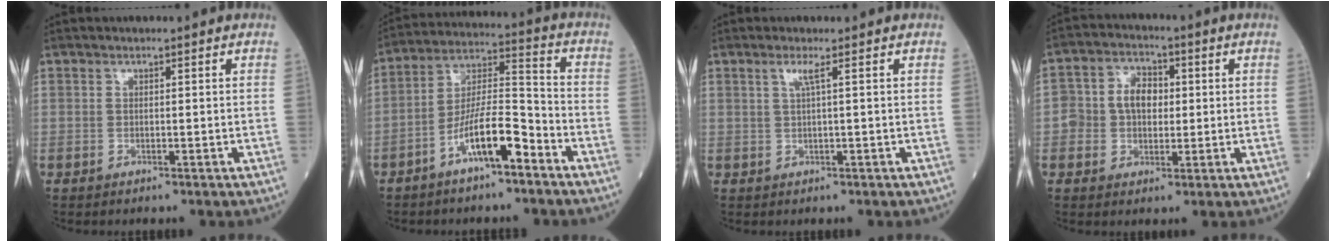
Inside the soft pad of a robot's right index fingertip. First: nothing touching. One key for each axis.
{"total": 11.2, "fx": -6.2, "fy": 2.2, "fz": 9.0, "tx": -0.171, "ty": 0.012, "tz": -0.114}
{"total": 1.5, "fx": 0.5, "fy": -0.3, "fz": 1.4, "tx": -0.032, "ty": 0.003, "tz": 0.009}
{"total": 6.7, "fx": 0.3, "fy": 4.9, "fz": 4.6, "tx": -0.084, "ty": 0.023, "tz": 0.008}